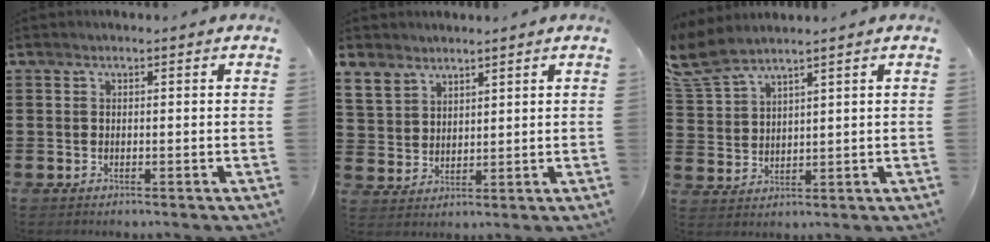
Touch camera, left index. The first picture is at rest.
{"total": 4.4, "force": [3.7, 2.4, 0.5], "torque": [-0.026, -0.003, 0.072]}
{"total": 5.3, "force": [4.5, 1.1, 2.6], "torque": [-0.069, -0.015, 0.083]}